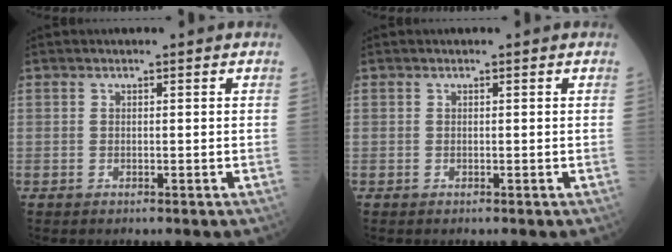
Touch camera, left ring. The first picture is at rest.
{"total": 0.0}